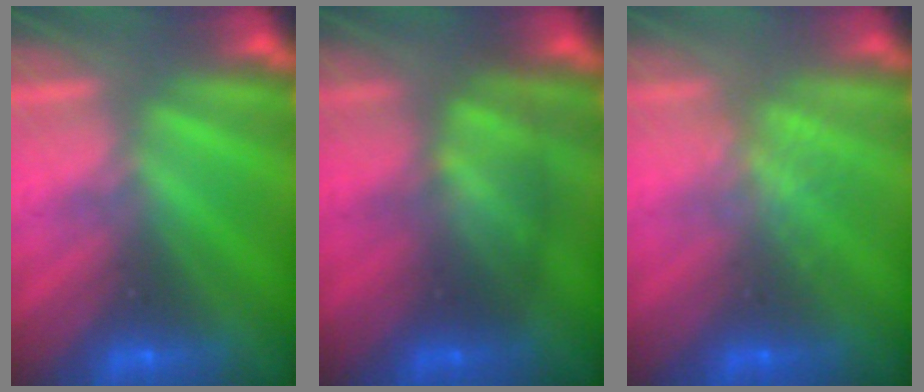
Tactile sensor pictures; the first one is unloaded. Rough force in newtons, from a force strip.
{"total": 2.3}
{"total": 1.0}